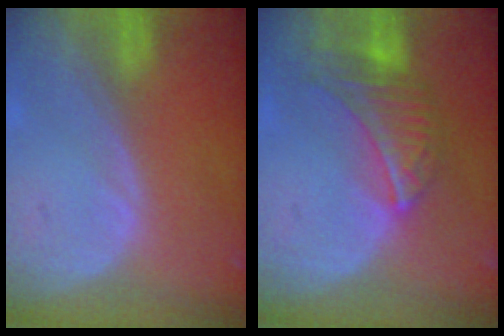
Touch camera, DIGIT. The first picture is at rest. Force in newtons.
{"total": 6.8, "press": 6.7, "slide": 1.4}